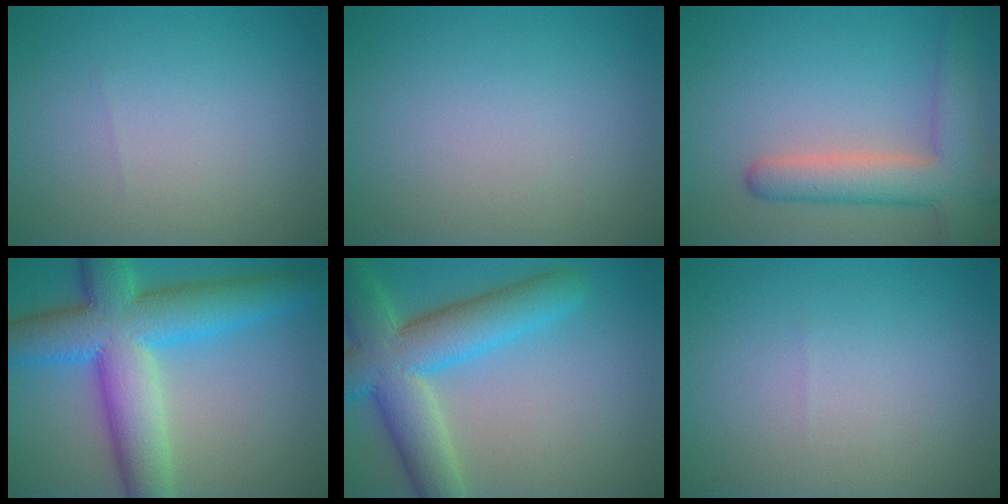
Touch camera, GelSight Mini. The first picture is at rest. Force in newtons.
{"total": 0.0}
{"total": 6.2, "press": 6.1, "slide": 0.4}
{"total": 11.4, "press": 11.4, "slide": 0.1}
{"total": 9.0, "press": 9.0, "slide": 0.4}
{"total": 0.0}